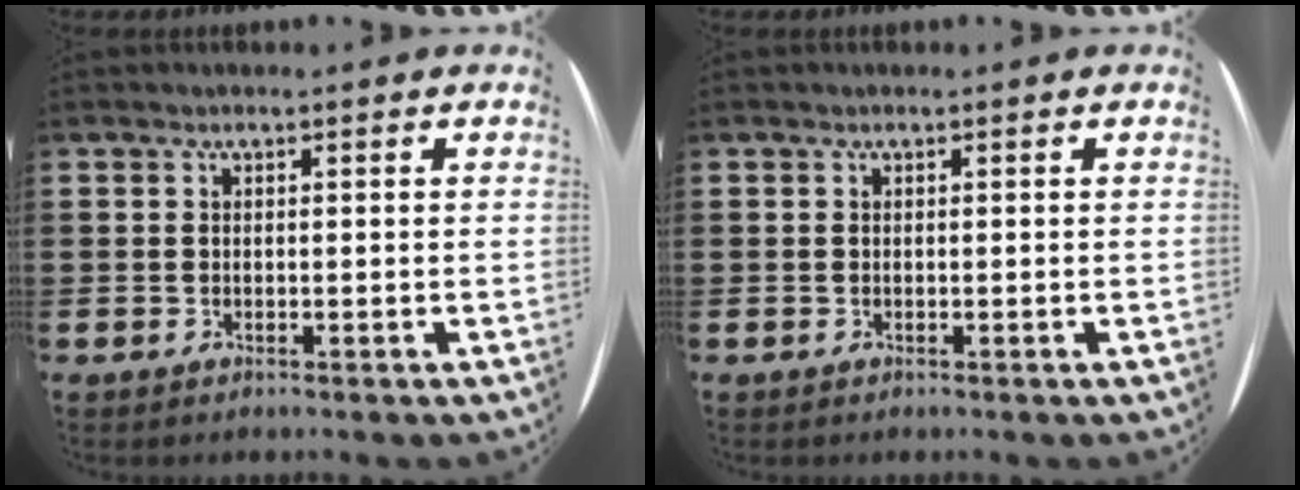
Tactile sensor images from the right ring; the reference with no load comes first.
{"total": 0.0}